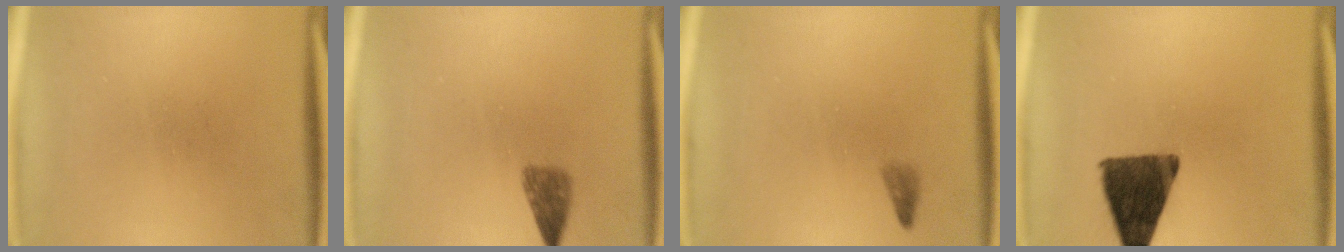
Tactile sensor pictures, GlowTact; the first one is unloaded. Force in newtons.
{"total": 2.4}
{"total": 0.9}
{"total": 12.3}